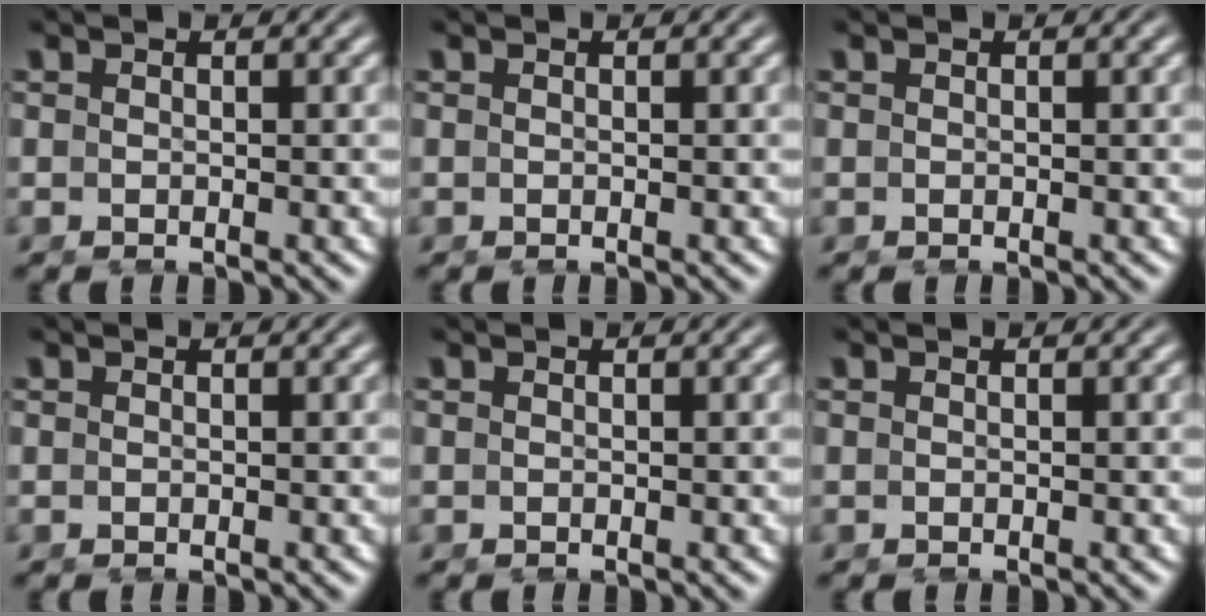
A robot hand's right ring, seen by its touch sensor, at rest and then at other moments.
{"total": 0.0}
{"total": 0.0}
{"total": 0.0}
{"total": 0.0}
{"total": 0.0}